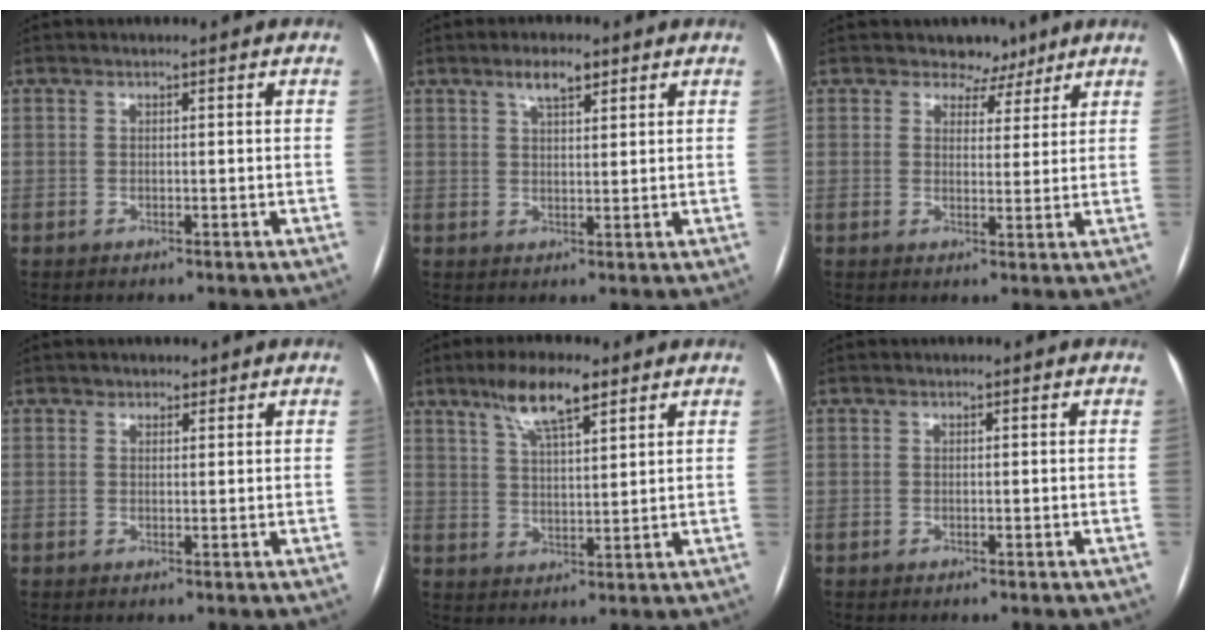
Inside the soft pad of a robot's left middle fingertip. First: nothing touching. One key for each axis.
{"total": 3.9, "fx": 2.5, "fy": 1.1, "fz": 2.7, "tx": -0.053, "ty": 0.005, "tz": 0.044}
{"total": 4.3, "fx": 3.4, "fy": 2.6, "fz": 0.3, "tx": 0.002, "ty": -0.005, "tz": 0.043}
{"total": 1.2, "fx": 0.9, "fy": 0.8, "fz": 0.1, "tx": 0.005, "ty": -0.006, "tz": 0.009}
{"total": 8.2, "fx": 5.4, "fy": 1.7, "fz": 5.9, "tx": -0.117, "ty": 0.009, "tz": 0.100}
{"total": 0.0}